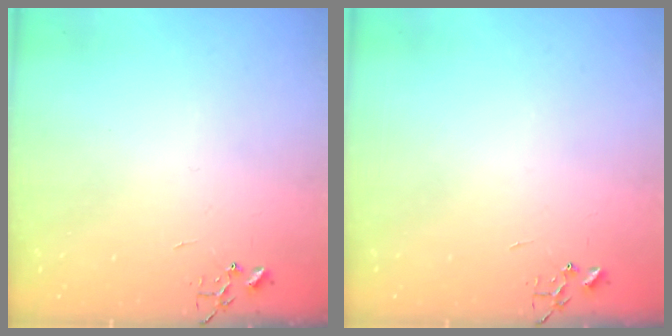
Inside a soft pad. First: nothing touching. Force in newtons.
{"total": 0.0}